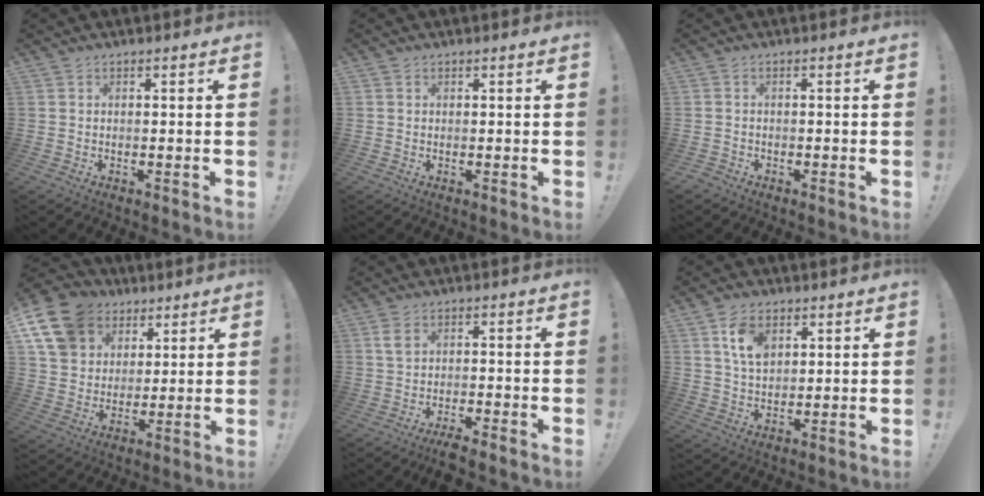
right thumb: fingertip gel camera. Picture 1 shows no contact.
{"total": 0.6, "force": [0.2, 0.5, -0.1], "torque": [0.002, 0.002, 0.003]}
{"total": 1.4, "force": [-1.1, 0.8, 0.1], "torque": [0.000, 0.005, -0.021]}
{"total": 15.8, "force": [7.9, 12.1, 6.3], "torque": [-0.111, -0.035, 0.163]}
{"total": 4.2, "force": [-2.2, 1.2, 3.4], "torque": [-0.066, 0.007, -0.037]}
{"total": 8.4, "force": [3.9, 5.3, 5.2], "torque": [-0.085, -0.007, 0.073]}